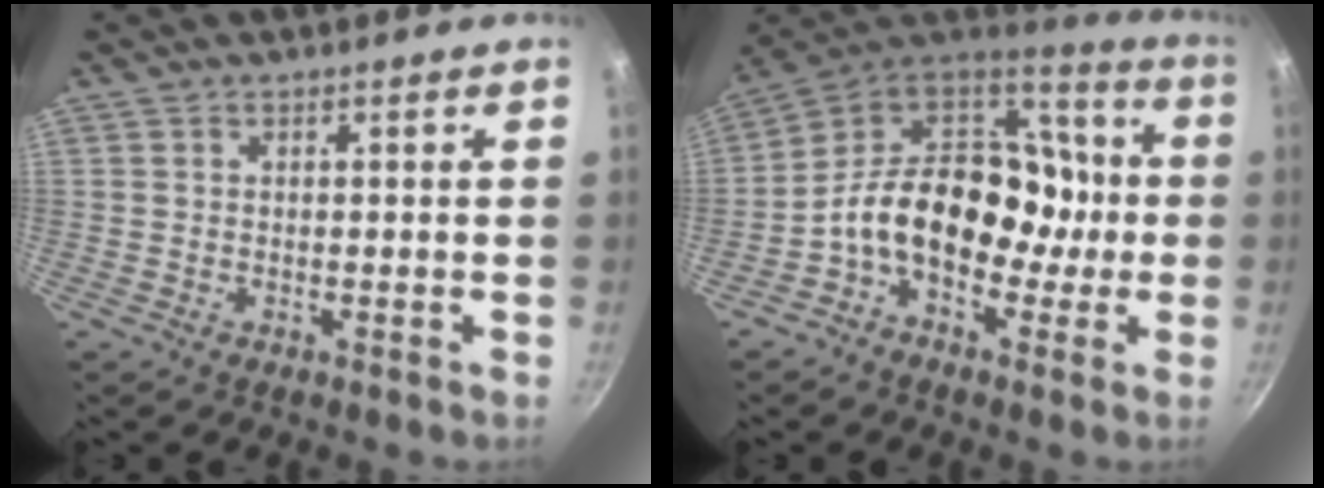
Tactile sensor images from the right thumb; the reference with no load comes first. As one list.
[{"total": 19.4, "force": [-3.1, 13.9, 13.1], "torque": [-0.163, 0.065, -0.069]}]